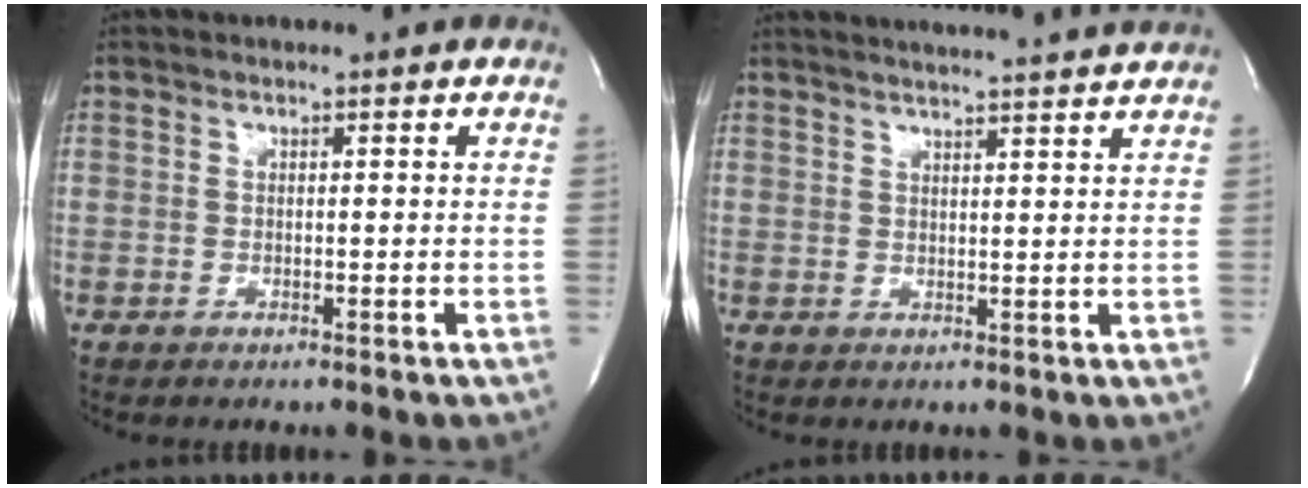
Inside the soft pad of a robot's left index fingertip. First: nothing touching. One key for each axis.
{"total": 11.6, "fx": 10.9, "fy": -0.7, "fz": 4.1, "tx": -0.069, "ty": 0.000, "tz": 0.135}